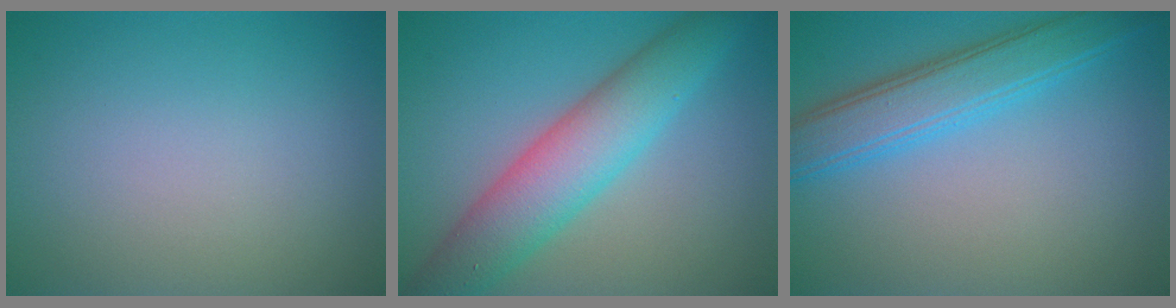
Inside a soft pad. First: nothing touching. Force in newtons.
{"total": 7.0, "press": 7.0, "slide": 0.2}
{"total": 4.6, "press": 4.6, "slide": 0.2}